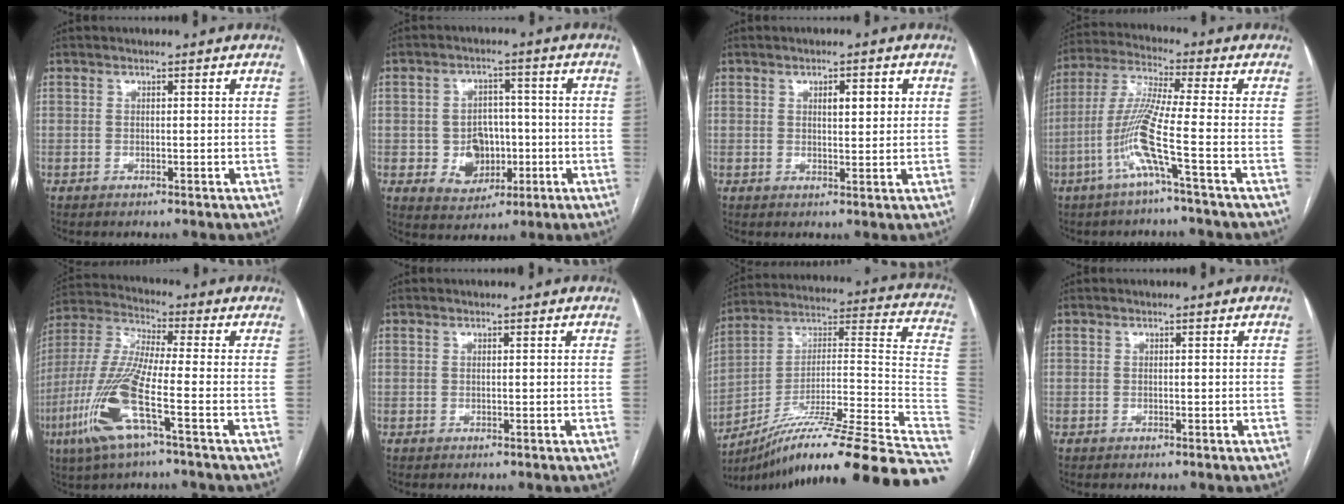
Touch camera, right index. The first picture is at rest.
{"total": 7.5, "force": [-1.4, 6.1, 4.1], "torque": [-0.068, 0.013, -0.012]}
{"total": 3.2, "force": [1.1, 1.1, 2.8], "torque": [-0.042, 0.002, 0.016]}
{"total": 10.6, "force": [-4.1, -1.1, 9.7], "torque": [-0.212, 0.000, -0.089]}
{"total": 13.8, "force": [-5.3, 0.9, 12.8], "torque": [-0.281, -0.012, -0.109]}
{"total": 0.0}
{"total": 30.7, "force": [-22.8, -1.4, 20.5], "torque": [-0.196, 0.018, -0.359]}
{"total": 0.0}